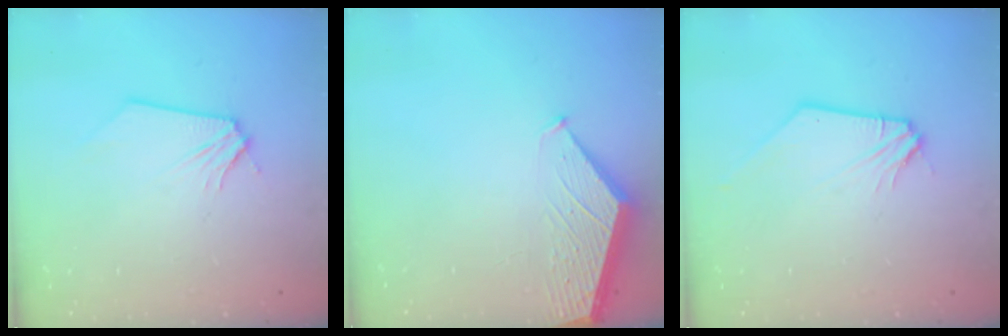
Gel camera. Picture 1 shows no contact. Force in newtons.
{"total": 1.6, "press": 1.6, "slide": 0.2}
{"total": 1.9, "press": 1.9, "slide": 0.4}